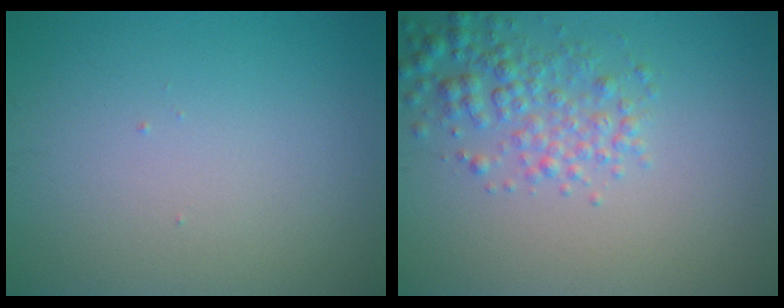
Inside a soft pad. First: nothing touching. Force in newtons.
{"total": 3.3, "press": 3.3, "slide": 0.1}